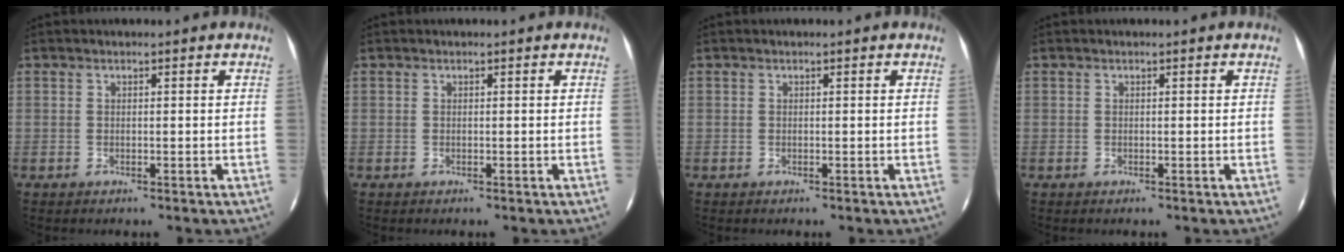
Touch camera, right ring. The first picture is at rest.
{"total": 0.0}
{"total": 0.0}
{"total": 0.0}